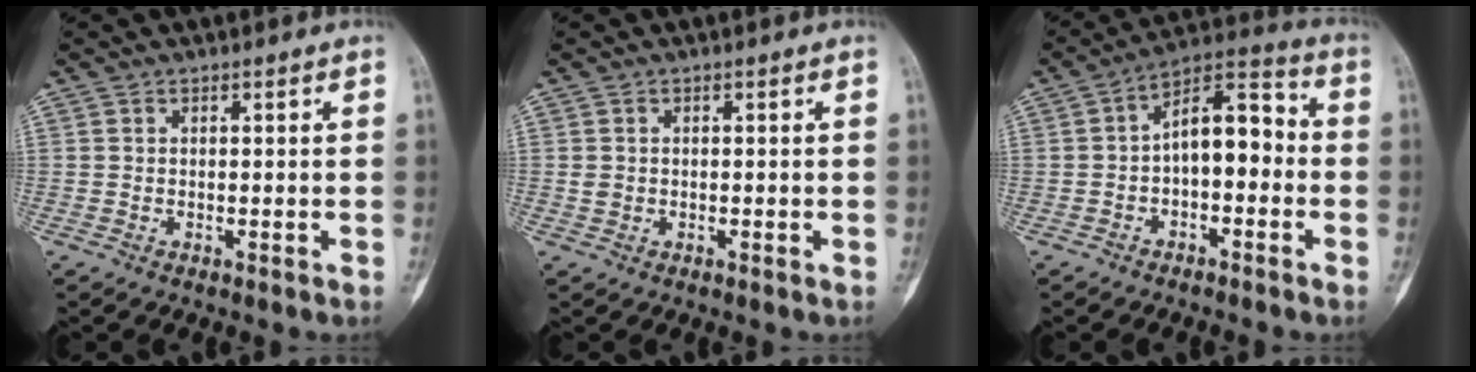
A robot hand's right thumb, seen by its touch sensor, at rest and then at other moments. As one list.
[{"total": 1.2, "force": [-0.1, 1.0, 0.7], "torque": [-0.011, 0.002, 0.001]}, {"total": 10.8, "force": [-1.3, 5.7, 9.0], "torque": [-0.119, 0.047, -0.033]}]